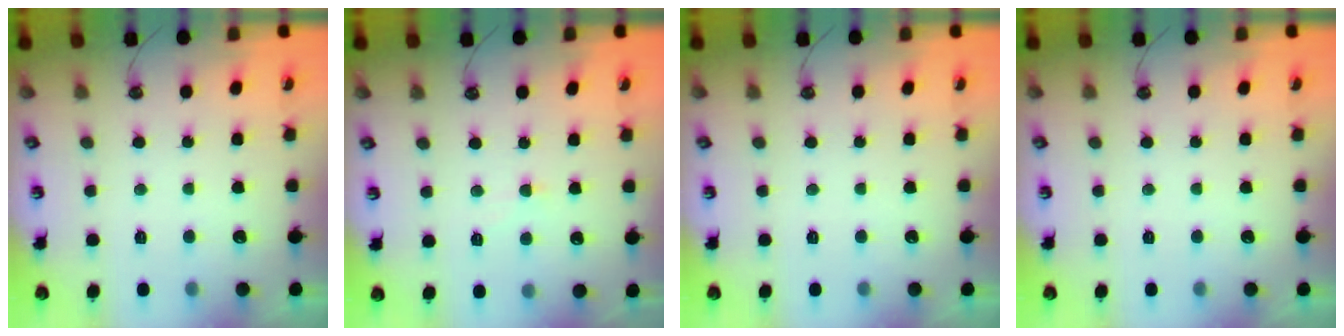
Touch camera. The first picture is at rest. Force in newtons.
{"total": 1.5, "press": 1.4, "slide": 0.5}
{"total": 0.0}
{"total": 0.0}